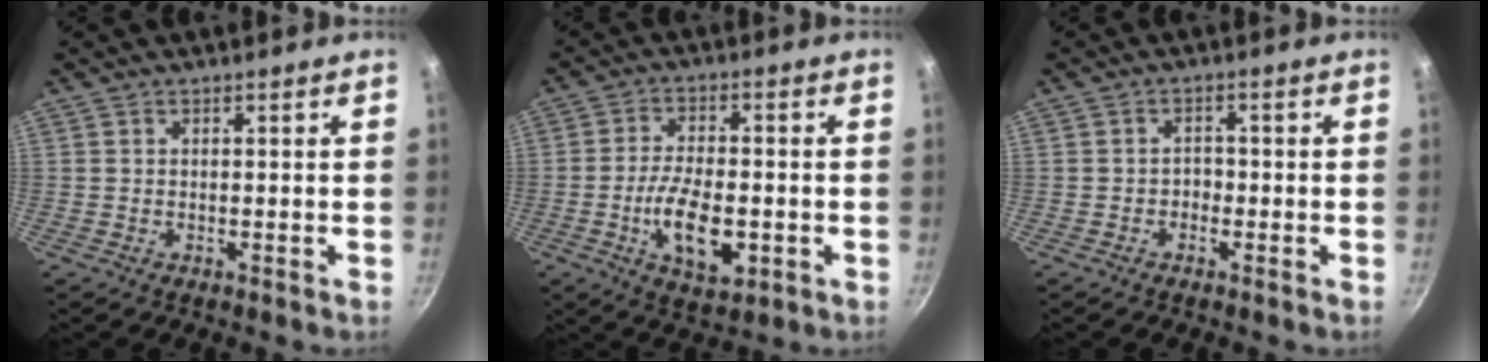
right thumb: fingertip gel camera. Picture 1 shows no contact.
{"total": 11.0, "force": [-2.8, 5.3, 9.2], "torque": [-0.157, 0.011, -0.046]}
{"total": 1.6, "force": [-0.7, 1.2, 0.8], "torque": [-0.002, 0.008, -0.012]}